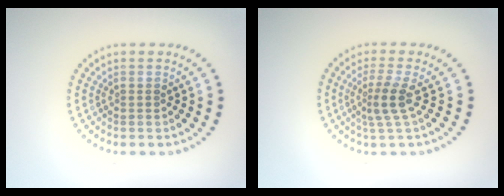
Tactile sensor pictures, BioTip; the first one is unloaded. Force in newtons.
{"total": 2.5, "press": 1.8, "slide": 1.7}